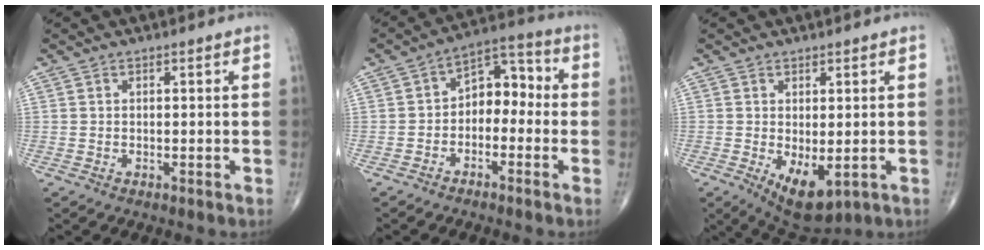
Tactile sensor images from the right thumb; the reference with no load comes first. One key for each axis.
{"total": 8.2, "fx": -1.5, "fy": 5.7, "fz": 5.8, "tx": -0.056, "ty": 0.047, "tz": -0.040}
{"total": 7.5, "fx": -1.7, "fy": 3.5, "fz": 6.4, "tx": -0.093, "ty": -0.013, "tz": -0.009}